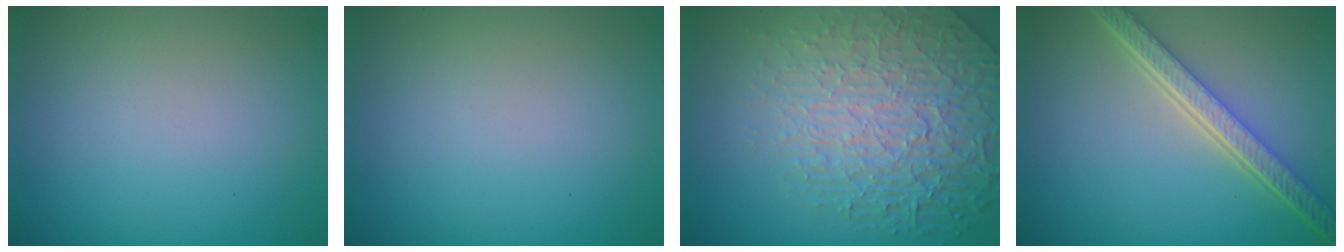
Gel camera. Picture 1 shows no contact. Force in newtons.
{"total": 0.0}
{"total": 7.8, "press": 5.9, "slide": 5.1}
{"total": 5.4, "press": 4.1, "slide": 3.6}